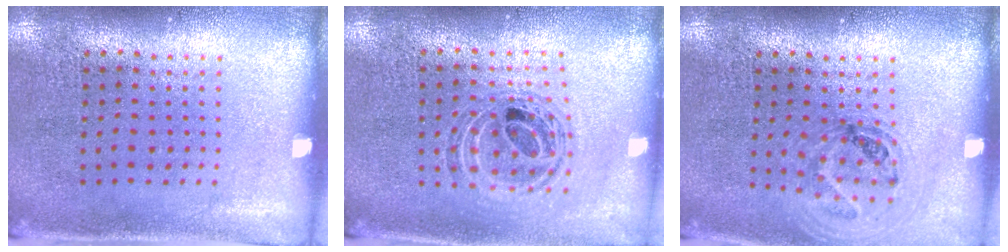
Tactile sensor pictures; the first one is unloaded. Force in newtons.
{"total": 0.8, "press": 0.8, "slide": 0.2}
{"total": 0.9, "press": 0.9, "slide": 0.1}